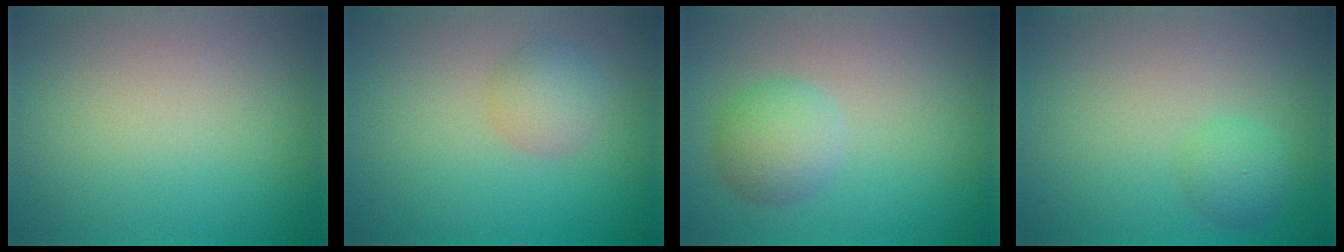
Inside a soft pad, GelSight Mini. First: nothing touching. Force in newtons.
{"total": 2.5, "press": 2.5, "slide": 0.0}
{"total": 3.2, "press": 3.2, "slide": 0.1}
{"total": 1.7, "press": 1.7, "slide": 0.0}